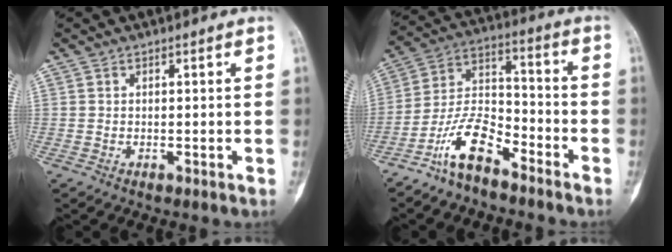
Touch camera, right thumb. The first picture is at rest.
{"total": 11.1, "force": [-7.7, 4.4, 6.8], "torque": [-0.131, 0.070, -0.152]}